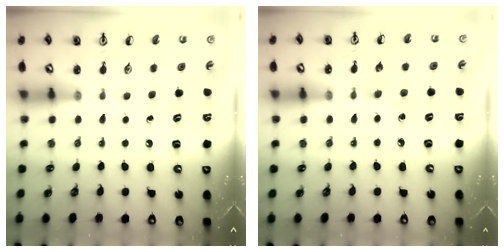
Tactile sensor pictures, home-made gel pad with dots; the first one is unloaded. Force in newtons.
{"total": 4.4, "press": 4.4, "slide": 0.6}